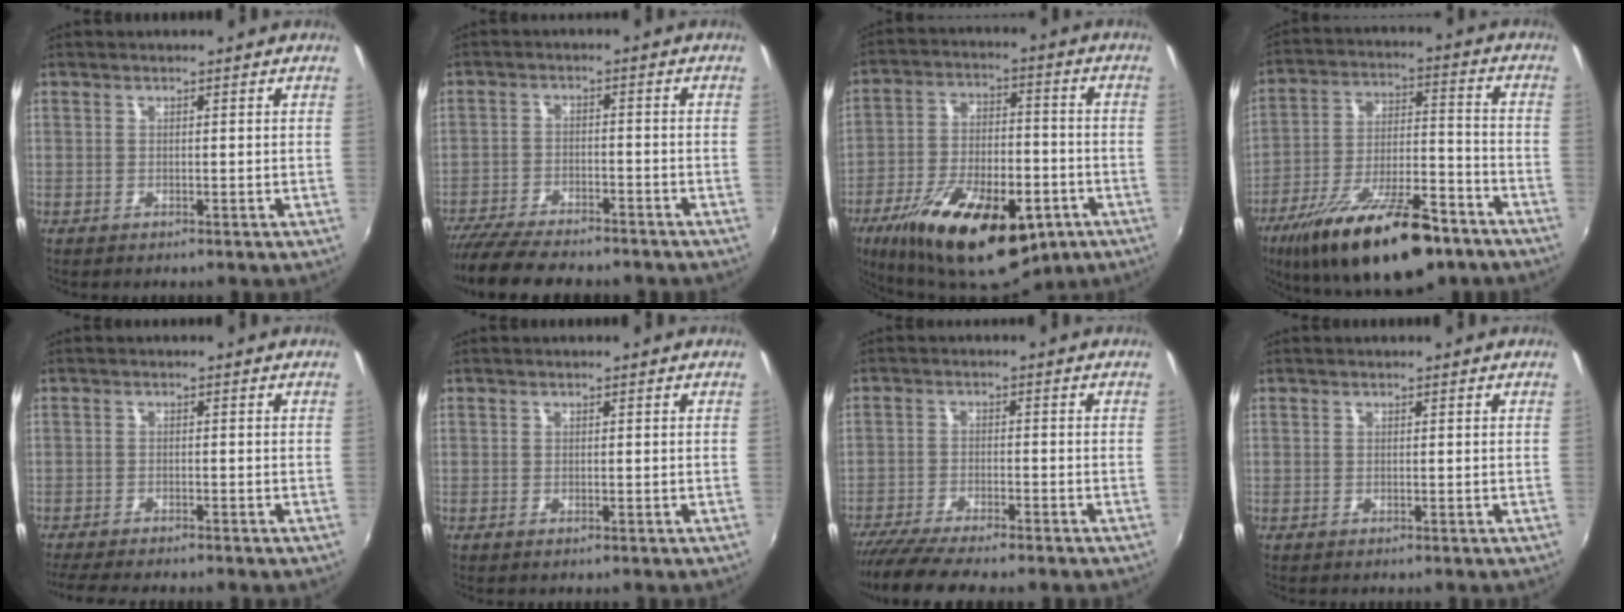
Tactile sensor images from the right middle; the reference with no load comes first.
{"total": 14.1, "force": [-12.0, 3.3, 6.5], "torque": [-0.140, -0.038, -0.194]}
{"total": 24.2, "force": [-13.3, 10.7, 17.2], "torque": [-0.319, -0.034, -0.204]}
{"total": 23.0, "force": [-15.5, 8.1, 14.9], "torque": [-0.264, -0.025, -0.240]}
{"total": 6.7, "force": [-5.9, 0.7, 3.1], "torque": [-0.074, -0.021, -0.096]}
{"total": 0.0}
{"total": 9.2, "force": [-8.0, 1.0, 4.4], "torque": [-0.108, -0.032, -0.137]}
{"total": 0.0}